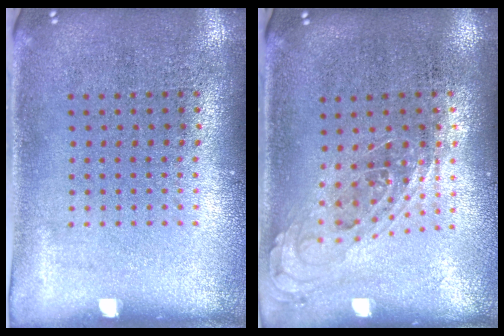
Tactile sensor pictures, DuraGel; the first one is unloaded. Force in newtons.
{"total": 0.8, "press": 0.7, "slide": 0.3}